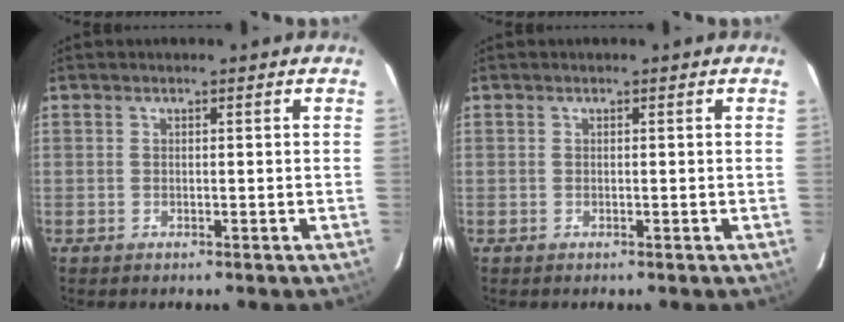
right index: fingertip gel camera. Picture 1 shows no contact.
{"total": 0.0}